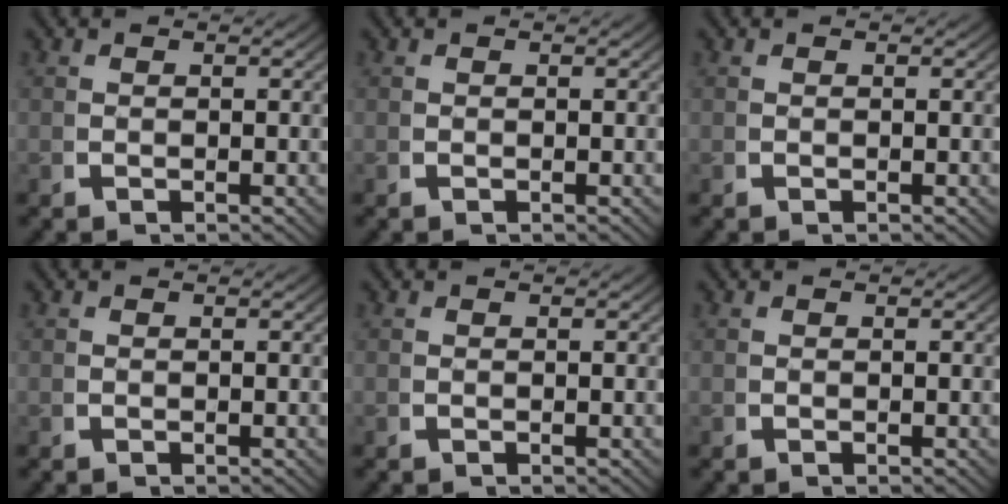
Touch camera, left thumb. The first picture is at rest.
{"total": 0.0}
{"total": 0.0}
{"total": 0.0}
{"total": 0.0}
{"total": 0.0}